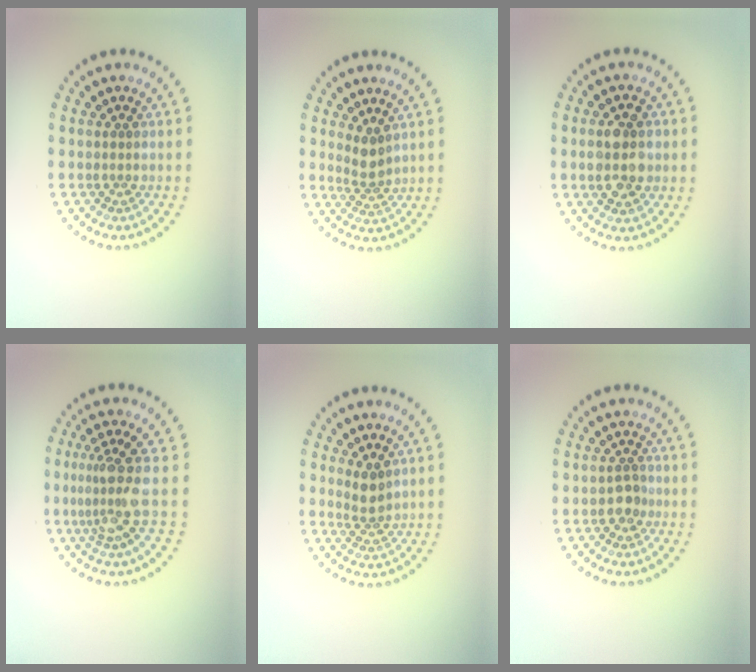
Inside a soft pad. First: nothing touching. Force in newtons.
{"total": 2.1, "press": 1.6, "slide": 1.4}
{"total": 4.4, "press": 4.4, "slide": 0.2}
{"total": 3.7, "press": 2.5, "slide": 2.7}
{"total": 2.2, "press": 1.8, "slide": 1.4}
{"total": 1.5, "press": 1.4, "slide": 0.5}